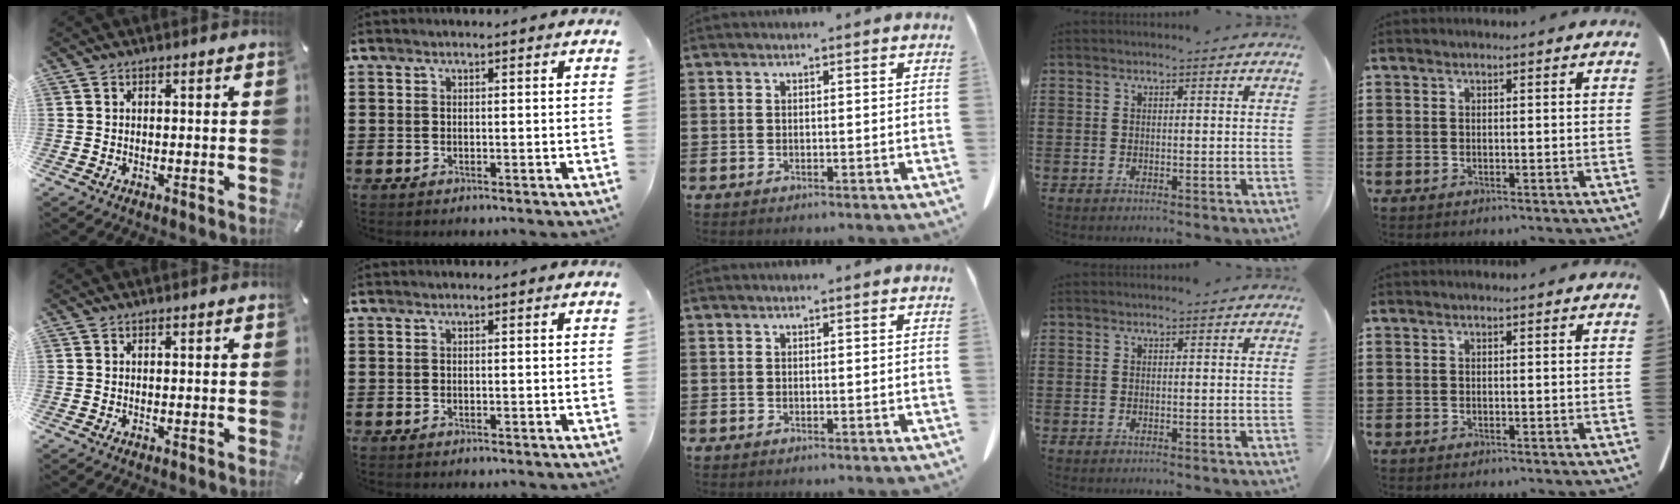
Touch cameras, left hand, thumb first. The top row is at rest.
{}